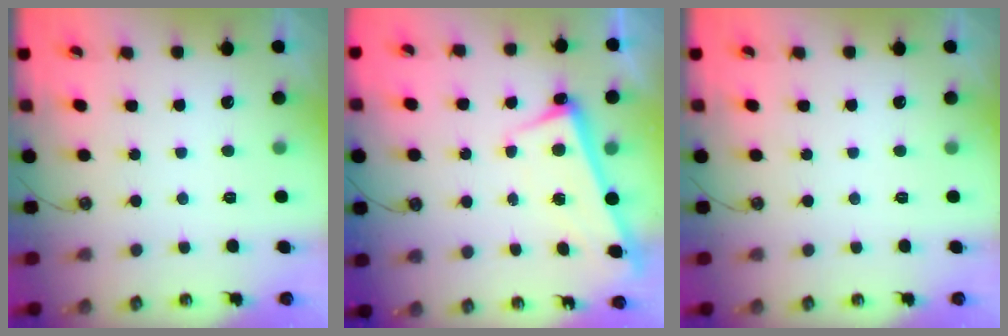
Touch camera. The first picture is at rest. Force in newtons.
{"total": 2.5, "press": 2.4, "slide": 0.9}
{"total": 0.0}